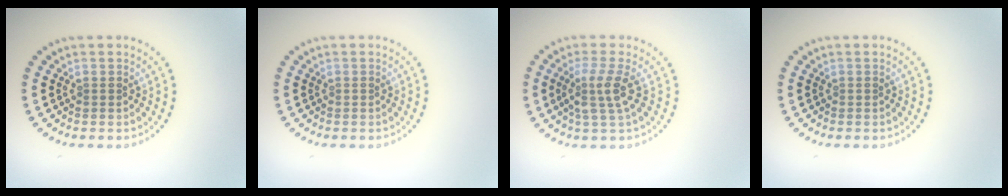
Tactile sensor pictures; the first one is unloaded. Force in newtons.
{"total": 0.0}
{"total": 2.8, "press": 2.1, "slide": 1.8}
{"total": 0.0}